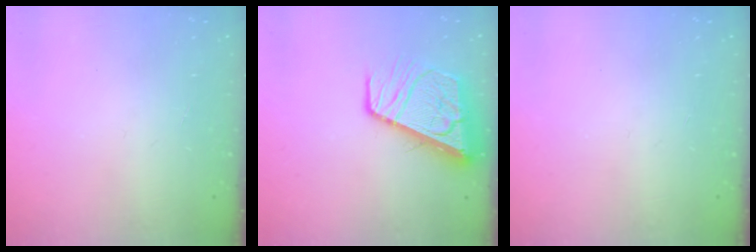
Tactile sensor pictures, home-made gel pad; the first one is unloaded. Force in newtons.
{"total": 11.8, "press": 11.8, "slide": 1.4}
{"total": 0.0}